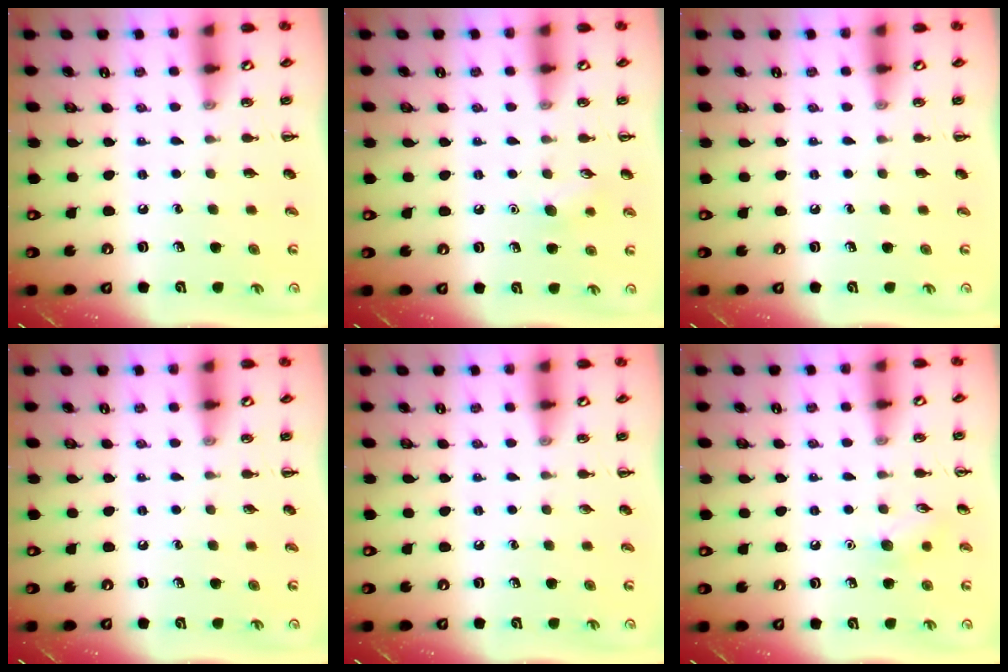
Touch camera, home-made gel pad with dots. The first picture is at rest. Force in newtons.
{"total": 6.9, "press": 6.7, "slide": 1.7}
{"total": 0.0}
{"total": 0.0}
{"total": 0.0}
{"total": 7.7, "press": 7.5, "slide": 1.6}